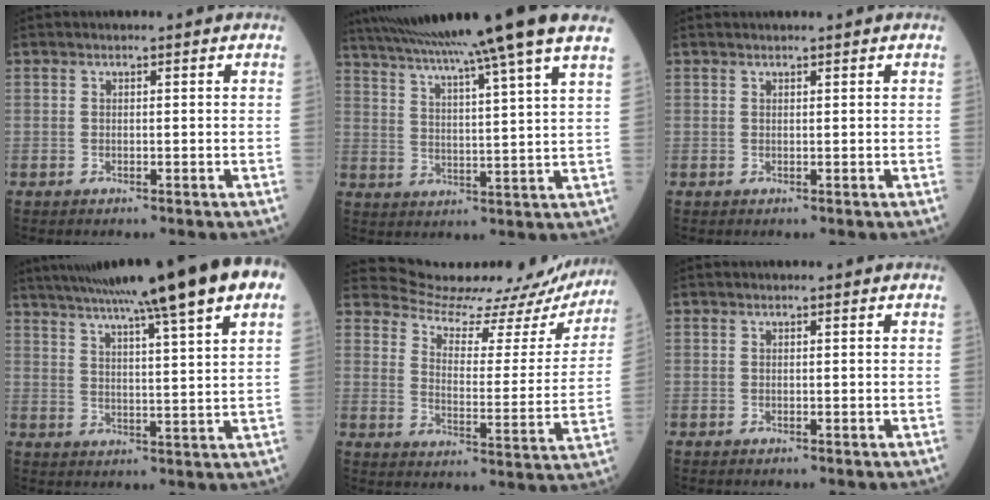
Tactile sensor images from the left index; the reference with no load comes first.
{"total": 20.9, "force": [17.0, -2.5, 11.9], "torque": [-0.204, -0.012, 0.239]}
{"total": 1.3, "force": [1.1, -0.2, 0.6], "torque": [-0.005, 0.013, 0.020]}
{"total": 22.1, "force": [16.2, 0.0, 15.0], "torque": [-0.250, 0.017, 0.220]}
{"total": 20.7, "force": [20.2, 4.0, 1.9], "torque": [-0.015, -0.081, 0.236]}
{"total": 0.0}